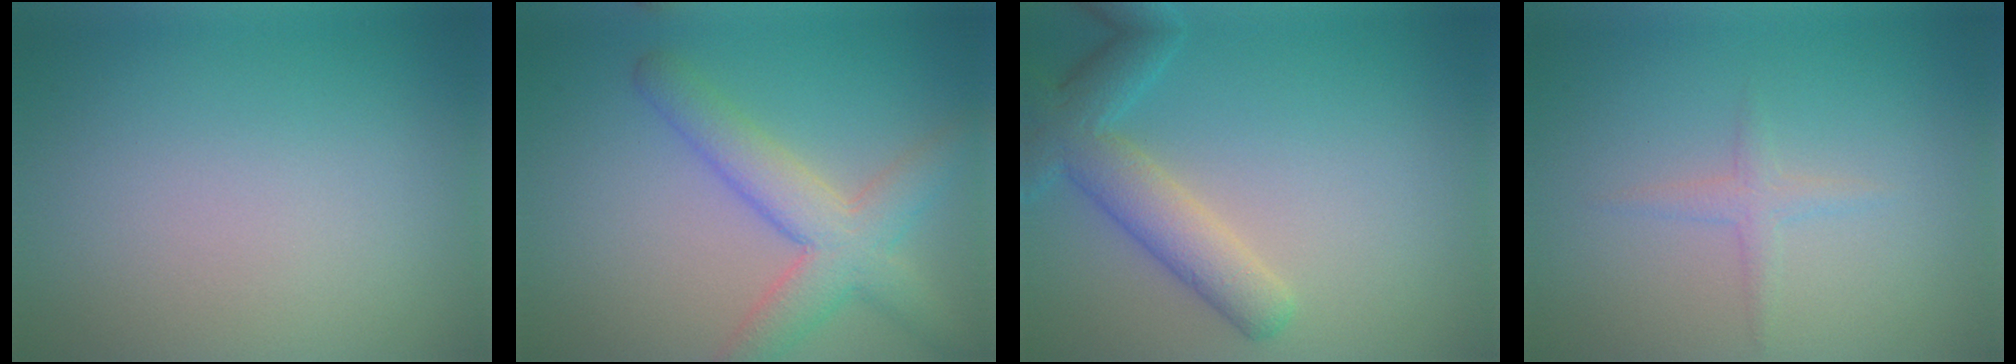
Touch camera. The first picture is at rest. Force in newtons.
{"total": 5.6, "press": 5.6, "slide": 0.3}
{"total": 5.0, "press": 5.0, "slide": 0.5}
{"total": 1.3, "press": 1.3, "slide": 0.0}